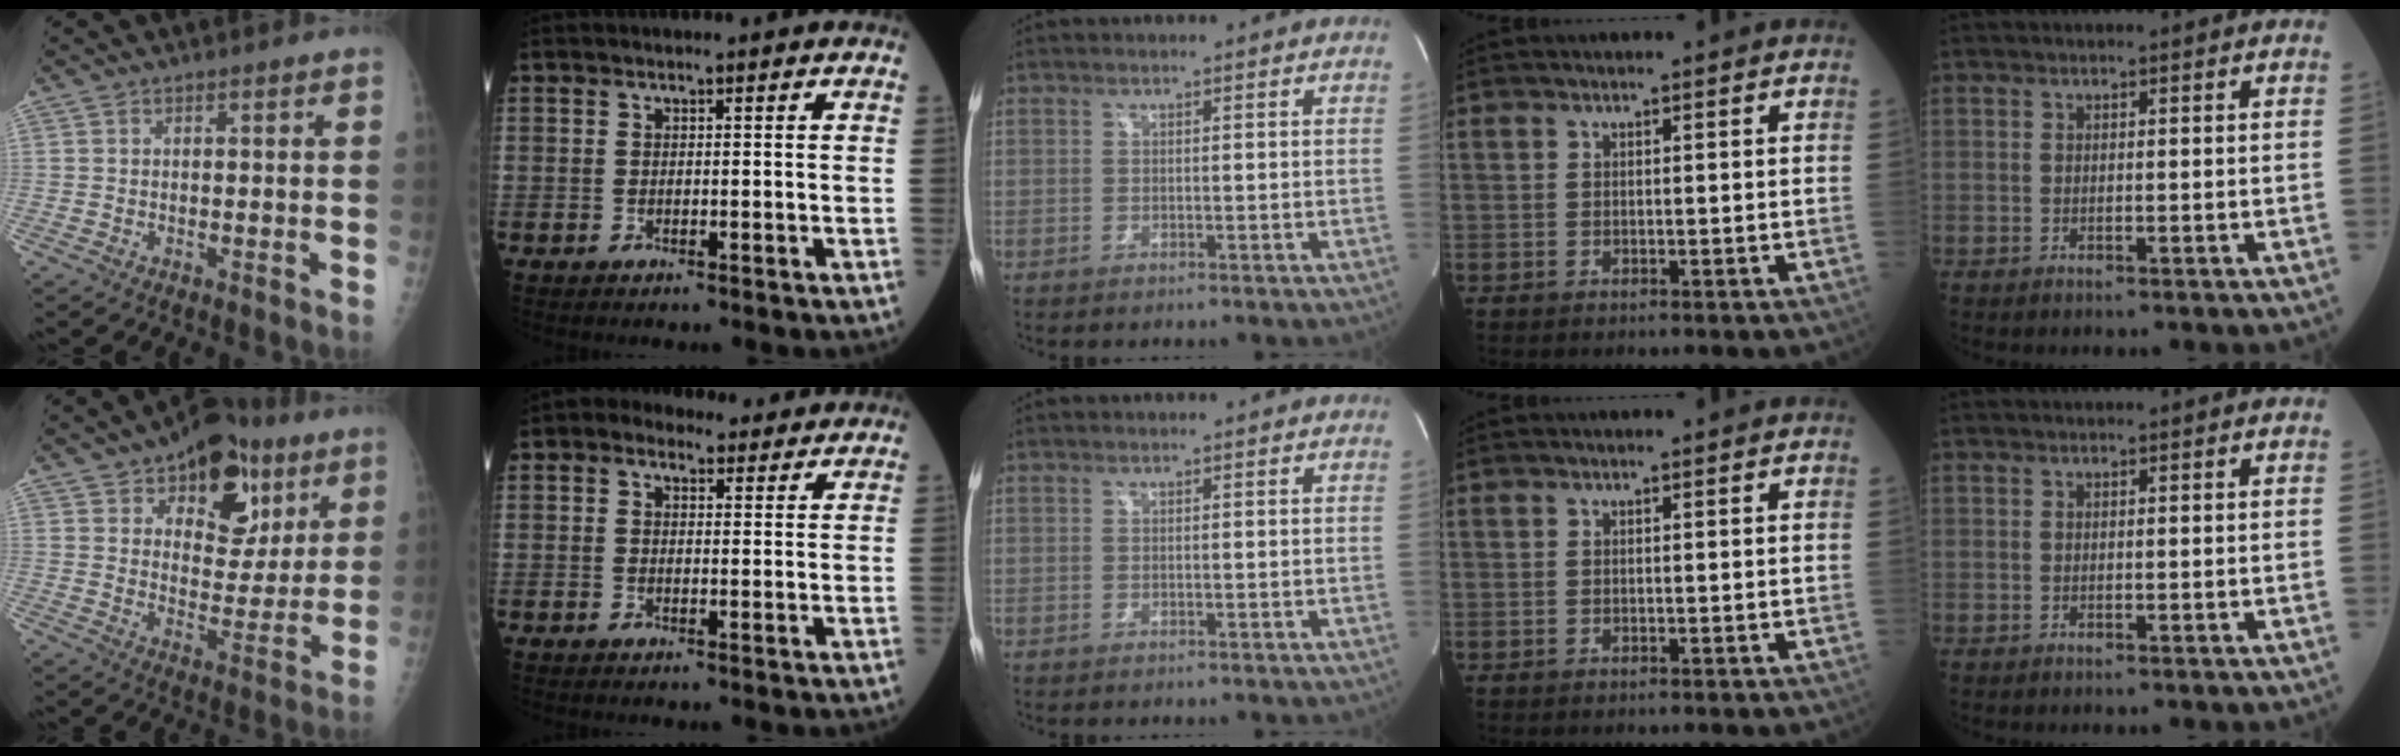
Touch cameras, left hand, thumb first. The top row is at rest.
{"thumb": {"total": 17.4, "force": [9.1, 10.3, 10.7], "torque": [-0.090, -0.033, 0.135]}, "index": {"total": 5.2, "force": [3.7, 3.0, 2.0], "torque": [-0.033, 0.030, 0.059]}}